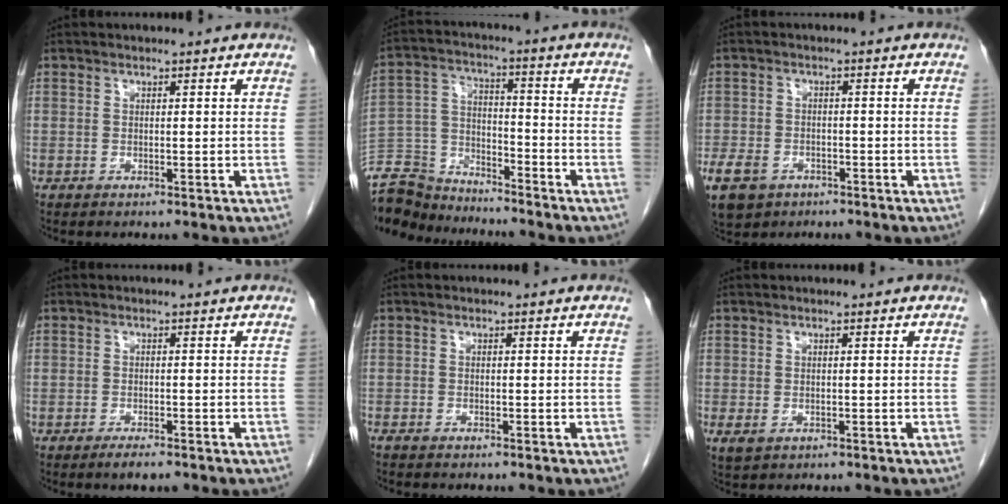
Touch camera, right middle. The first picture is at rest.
{"total": 11.6, "force": [-11.1, 3.1, 1.5], "torque": [-0.030, 0.015, -0.210]}
{"total": 11.3, "force": [-6.1, 8.3, 4.7], "torque": [-0.138, -0.004, -0.091]}
{"total": 2.2, "force": [-1.6, 0.4, 1.4], "torque": [-0.029, -0.004, -0.024]}
{"total": 0.8, "force": [-0.7, 0.1, 0.3], "torque": [-0.008, 0.000, -0.013]}
{"total": 2.0, "force": [-0.5, 1.4, 1.3], "torque": [-0.027, -0.004, 0.002]}